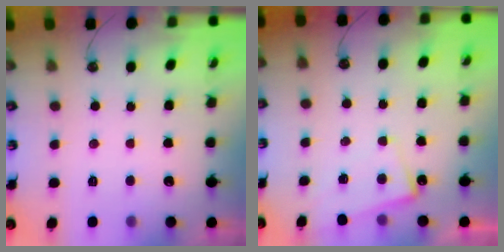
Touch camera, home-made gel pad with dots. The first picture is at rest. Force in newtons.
{"total": 3.6, "press": 3.6, "slide": 0.4}